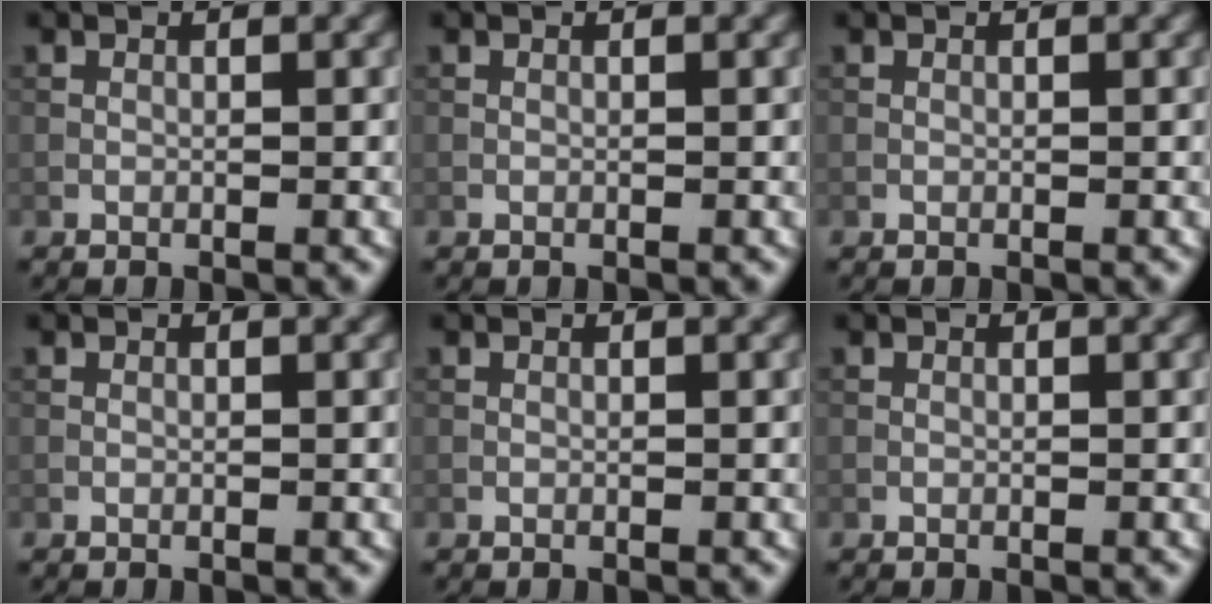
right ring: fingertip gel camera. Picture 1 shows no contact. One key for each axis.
{"total": 0.0}
{"total": 0.0}
{"total": 0.0}
{"total": 0.0}
{"total": 0.0}